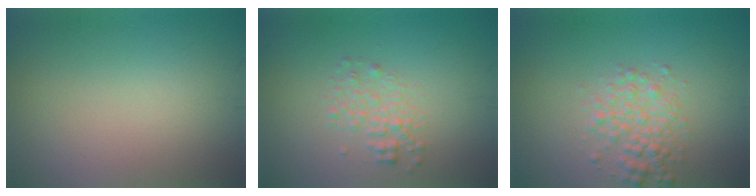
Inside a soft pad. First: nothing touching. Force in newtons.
{"total": 1.9, "press": 1.9, "slide": 0.1}
{"total": 2.9, "press": 2.9, "slide": 0.0}